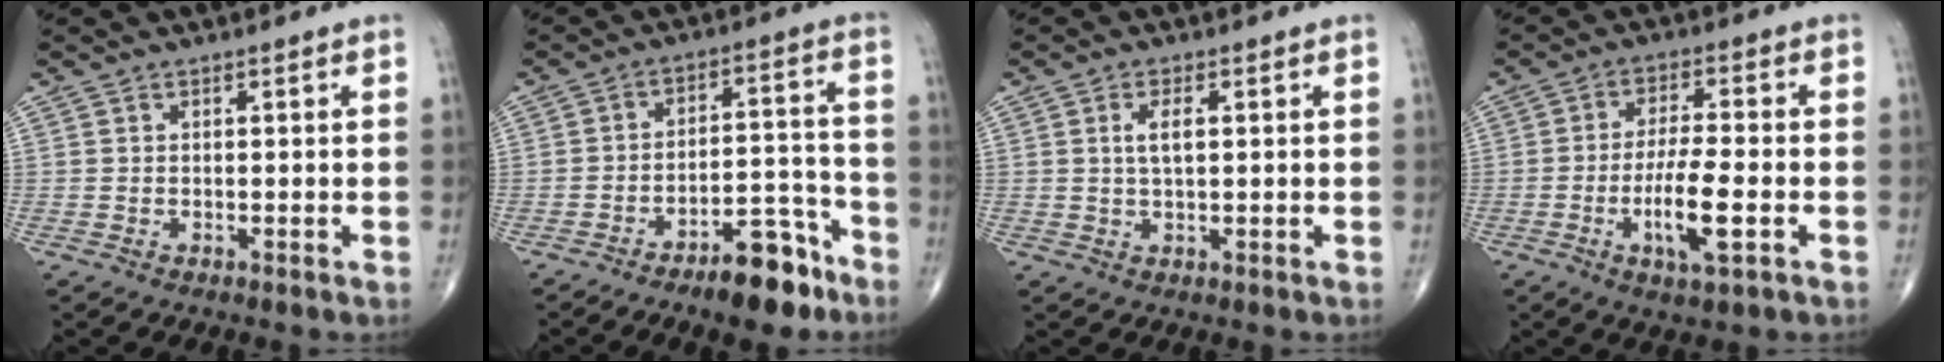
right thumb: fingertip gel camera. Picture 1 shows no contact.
{"total": 10.7, "force": [-7.5, 3.9, 6.6], "torque": [-0.076, 0.071, -0.119]}
{"total": 3.4, "force": [0.7, 1.4, 3.0], "torque": [-0.056, -0.002, 0.012]}
{"total": 9.5, "force": [-2.9, 2.2, 8.7], "torque": [-0.164, 0.007, -0.053]}